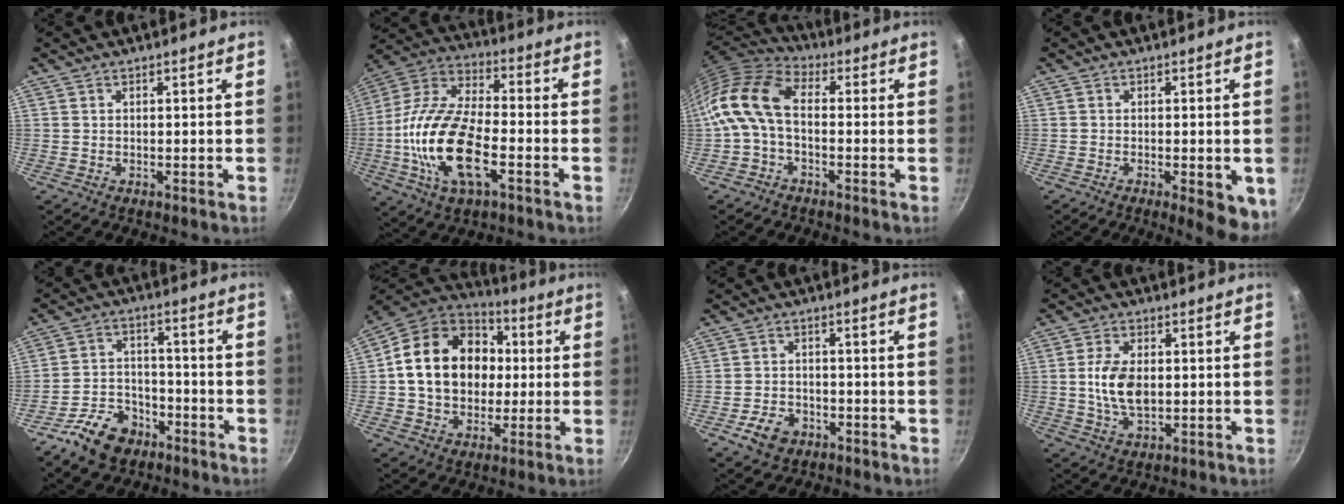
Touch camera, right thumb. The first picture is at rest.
{"total": 20.0, "force": [-4.9, 9.1, 17.1], "torque": [-0.325, 0.028, -0.108]}
{"total": 12.9, "force": [-1.3, 7.9, 10.2], "torque": [-0.205, 0.033, -0.044]}
{"total": 7.4, "force": [-2.4, 2.4, 6.5], "torque": [-0.069, 0.002, -0.027]}
{"total": 10.5, "force": [-6.6, 6.7, 4.7], "torque": [-0.062, 0.053, -0.117]}
{"total": 20.9, "force": [1.9, 16.5, 12.7], "torque": [-0.199, 0.030, 0.028]}
{"total": 6.2, "force": [-3.1, 4.3, 3.1], "torque": [-0.047, 0.023, -0.052]}
{"total": 8.2, "force": [0.1, 4.8, 6.7], "torque": [-0.124, -0.001, 0.000]}